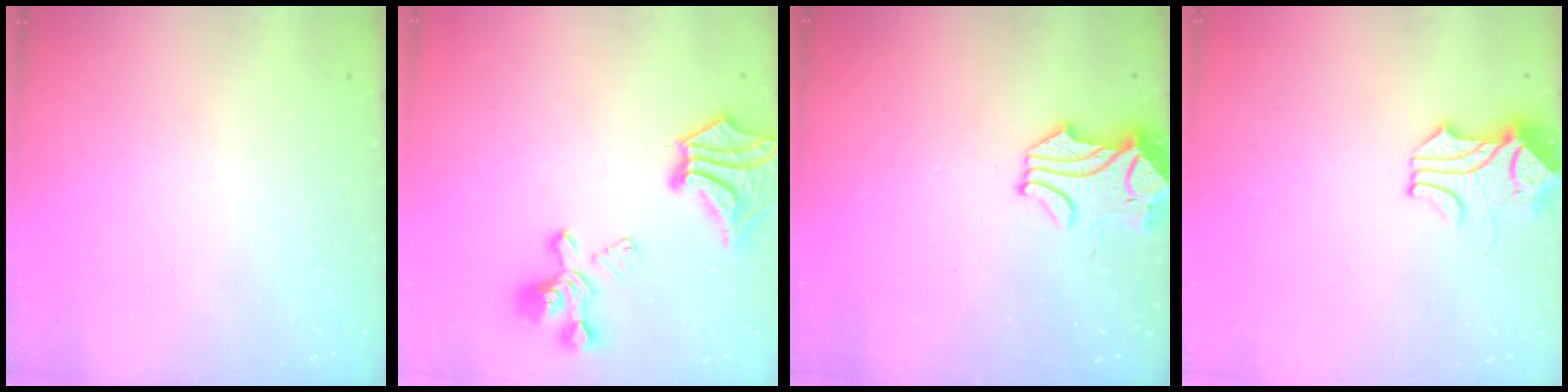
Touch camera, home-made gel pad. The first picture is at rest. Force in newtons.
{"total": 9.4, "press": 8.9, "slide": 3.1}
{"total": 1.7, "press": 1.4, "slide": 1.0}
{"total": 2.1, "press": 1.8, "slide": 0.9}